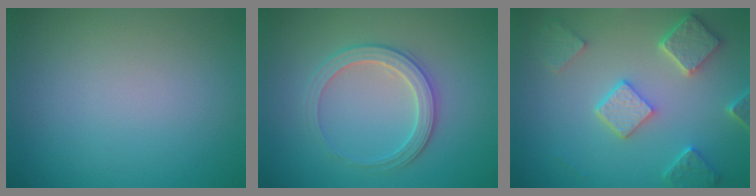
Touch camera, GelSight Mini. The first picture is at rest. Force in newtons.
{"total": 2.9, "press": 2.9, "slide": 0.3}
{"total": 5.0, "press": 3.9, "slide": 3.1}